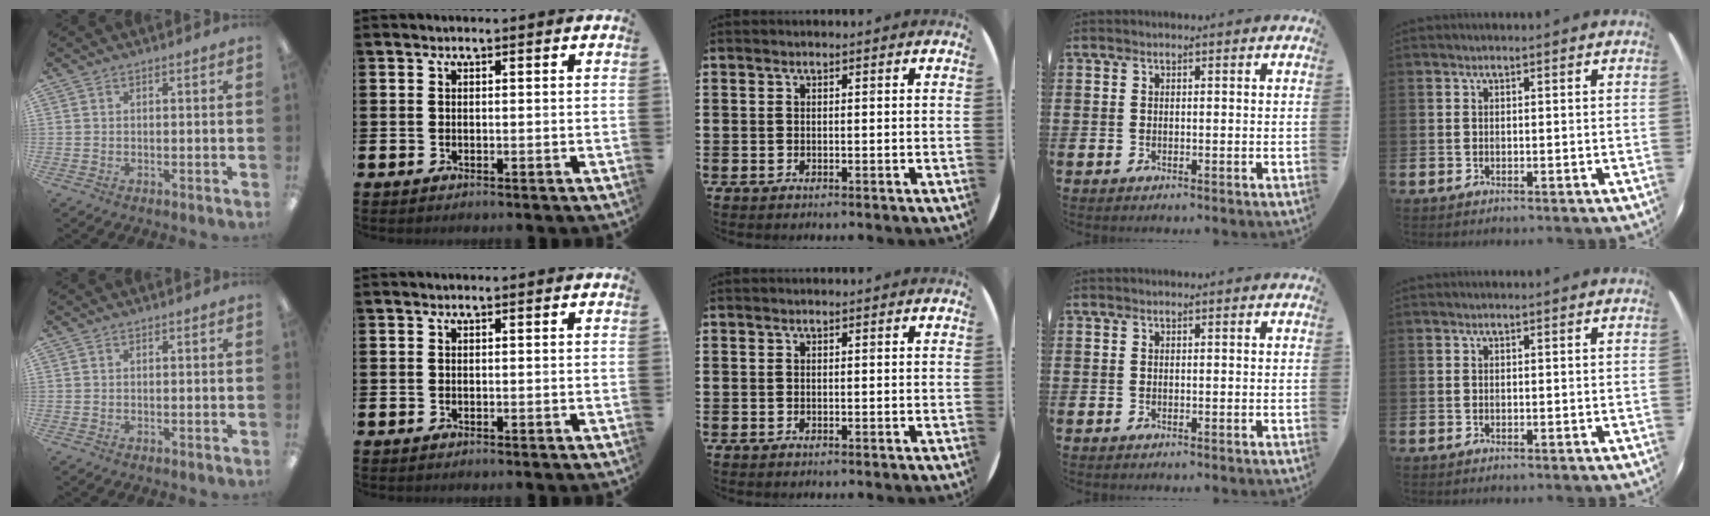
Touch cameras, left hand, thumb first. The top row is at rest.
{}